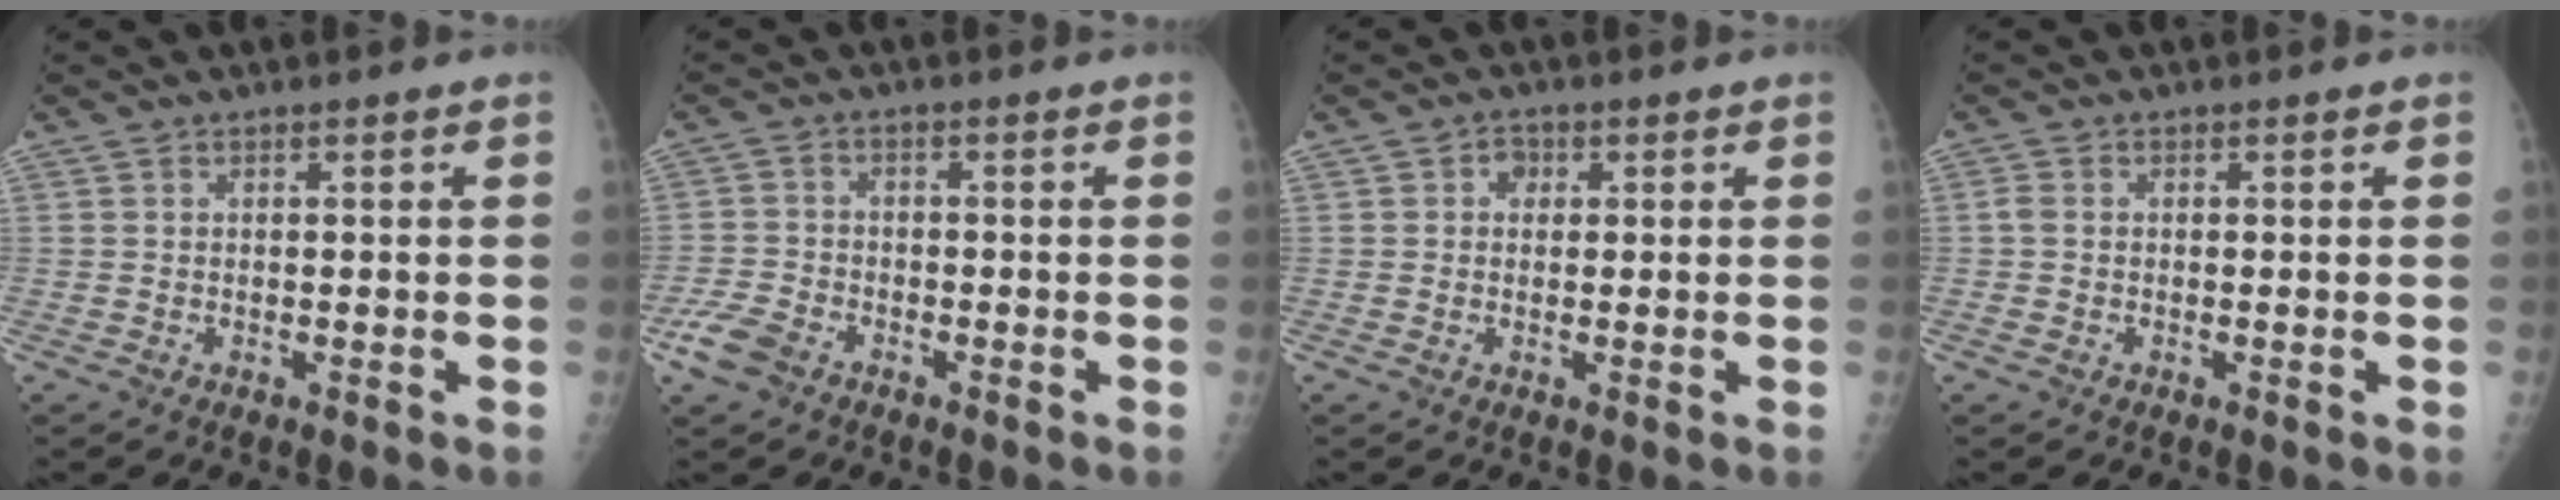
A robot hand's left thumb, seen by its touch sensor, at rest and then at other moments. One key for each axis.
{"total": 5.3, "fx": -3.3, "fy": 3.2, "fz": 2.7, "tx": -0.061, "ty": 0.011, "tz": -0.064}
{"total": 2.0, "fx": 0.5, "fy": 1.7, "fz": 0.9, "tx": -0.001, "ty": 0.003, "tz": 0.002}
{"total": 1.6, "fx": -0.1, "fy": 1.1, "fz": 1.1, "tx": -0.030, "ty": -0.002, "tz": -0.007}